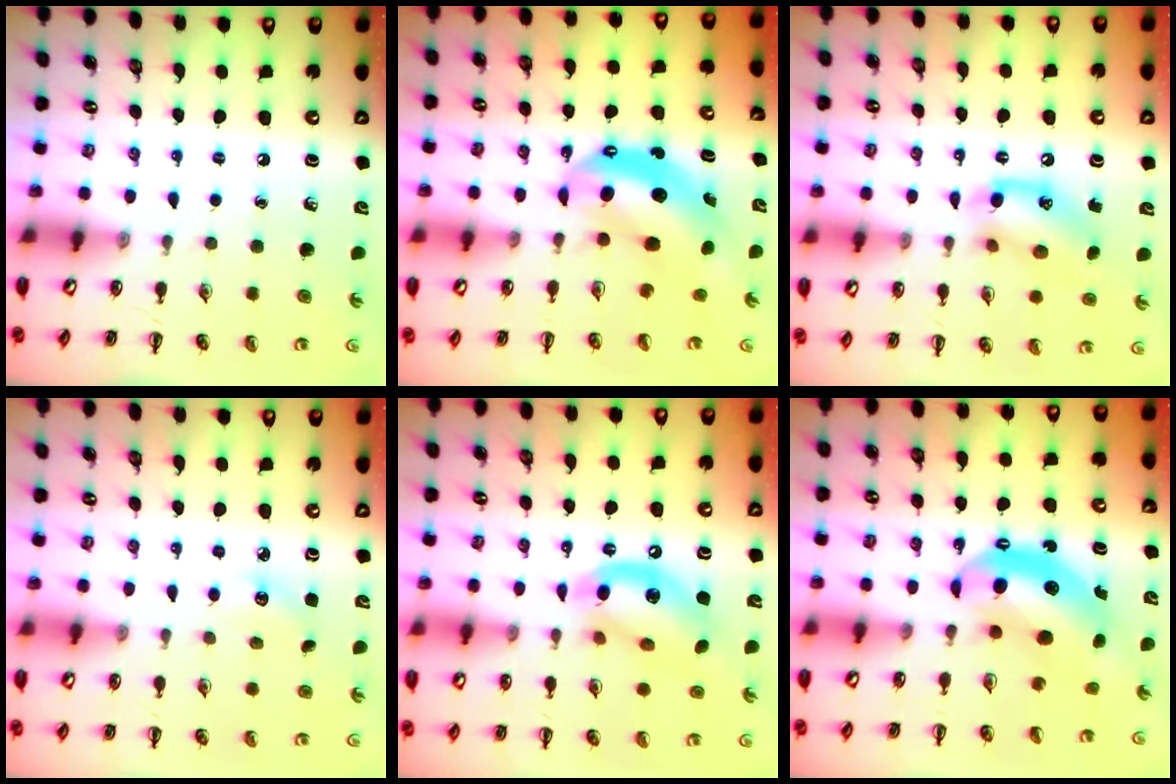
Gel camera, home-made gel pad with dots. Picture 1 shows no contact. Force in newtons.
{"total": 8.4, "press": 8.0, "slide": 2.4}
{"total": 13.8, "press": 13.6, "slide": 2.4}
{"total": 3.6, "press": 3.5, "slide": 0.9}
{"total": 13.5, "press": 13.1, "slide": 3.0}
{"total": 10.3, "press": 9.9, "slide": 2.5}